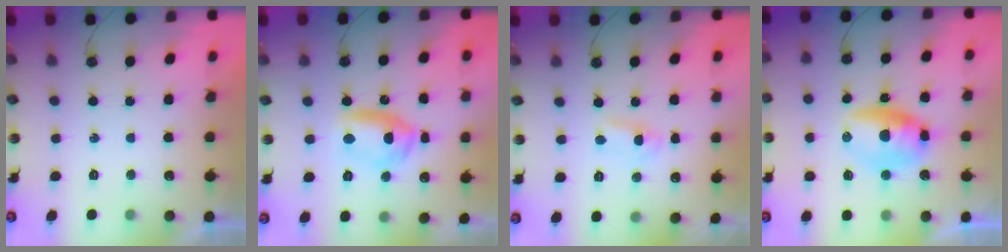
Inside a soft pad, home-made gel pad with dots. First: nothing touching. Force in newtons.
{"total": 10.3, "press": 10.2, "slide": 1.4}
{"total": 2.0, "press": 2.0, "slide": 0.3}
{"total": 19.1, "press": 12.9, "slide": 14.1}